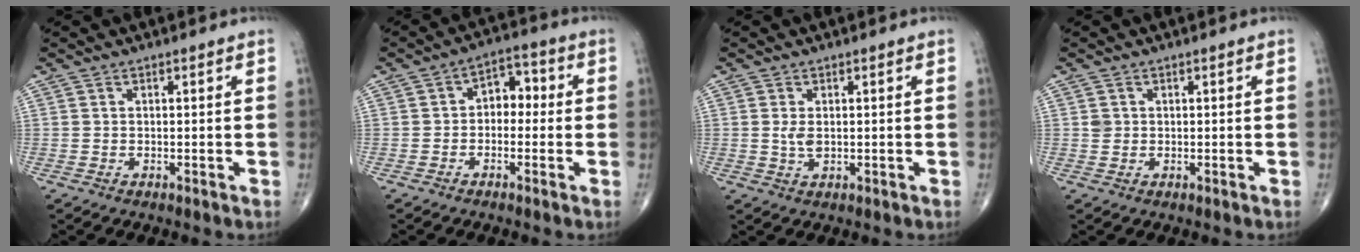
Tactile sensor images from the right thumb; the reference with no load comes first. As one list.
[{"total": 5.8, "force": [-0.3, 4.2, 4.1], "torque": [-0.030, 0.026, -0.019]}, {"total": 2.3, "force": [0.2, 1.3, 1.9], "torque": [-0.042, -0.006, 0.005]}, {"total": 1.2, "force": [0.3, 1.1, 0.4], "torque": [-0.001, 0.000, 0.006]}]